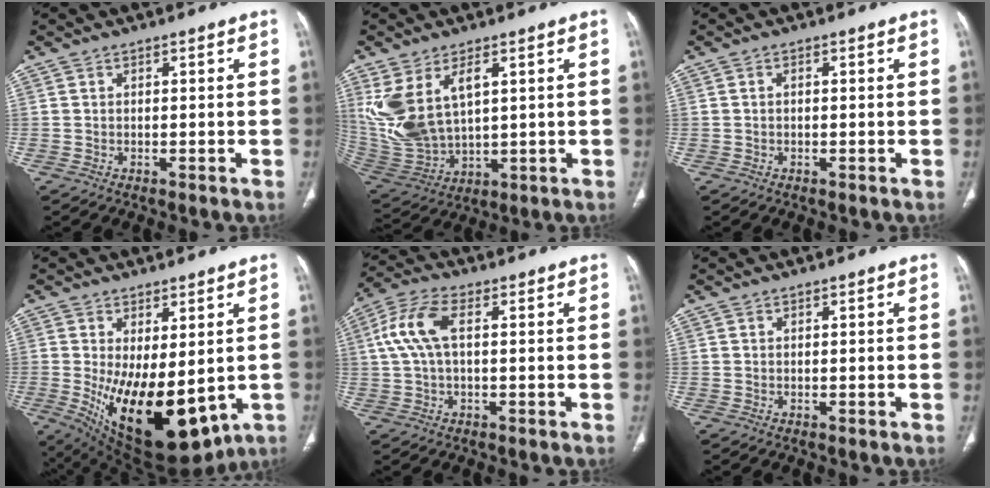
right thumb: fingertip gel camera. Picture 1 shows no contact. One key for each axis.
{"total": 14.1, "fx": 4.8, "fy": 7.8, "fz": 10.8, "tx": -0.223, "ty": -0.018, "tz": 0.119}
{"total": 0.6, "fx": 0.0, "fy": 0.4, "fz": 0.4, "tx": -0.010, "ty": 0.000, "tz": -0.002}
{"total": 19.7, "fx": -3.3, "fy": 9.5, "fz": 16.9, "tx": -0.257, "ty": -0.028, "tz": -0.013}
{"total": 8.3, "fx": 1.2, "fy": 3.9, "fz": 7.2, "tx": -0.173, "ty": 0.026, "tz": 0.020}
{"total": 0.0}